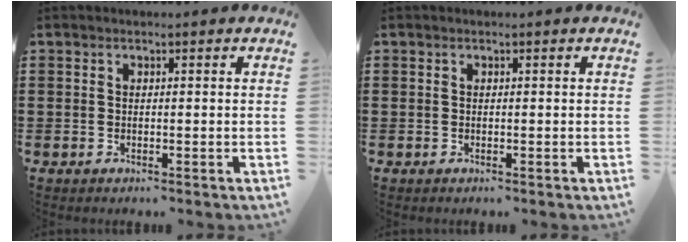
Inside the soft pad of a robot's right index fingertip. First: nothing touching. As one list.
[{"total": 0.0}]